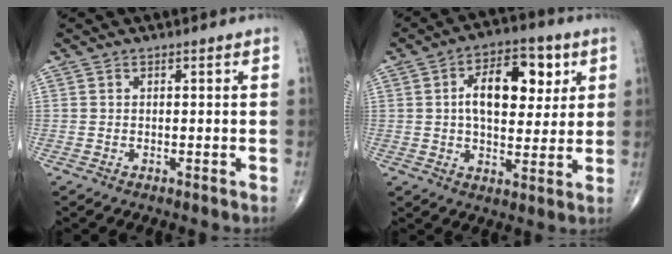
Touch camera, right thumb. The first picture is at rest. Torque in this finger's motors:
{"motor_torque": [0.62, 1.85, 1.07, 0.31, 0.06]}